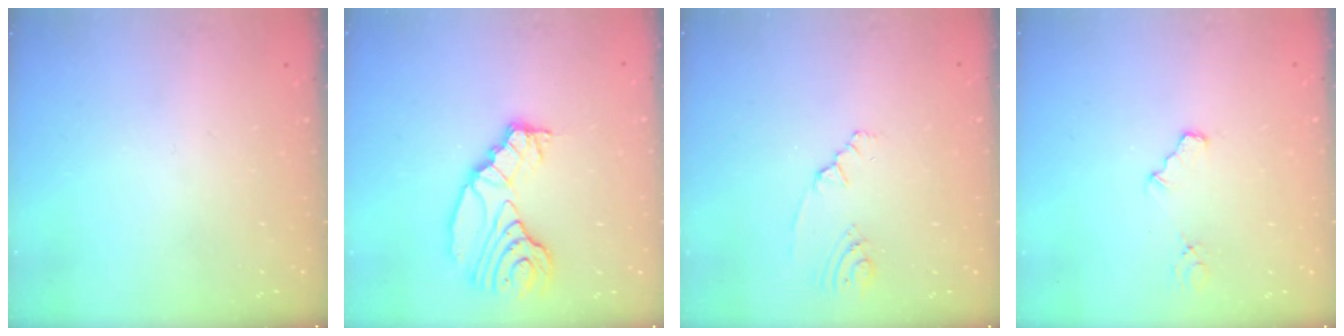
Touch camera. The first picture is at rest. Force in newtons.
{"total": 11.7, "press": 11.7, "slide": 1.1}
{"total": 2.5, "press": 2.3, "slide": 1.0}
{"total": 5.5, "press": 5.5, "slide": 0.5}